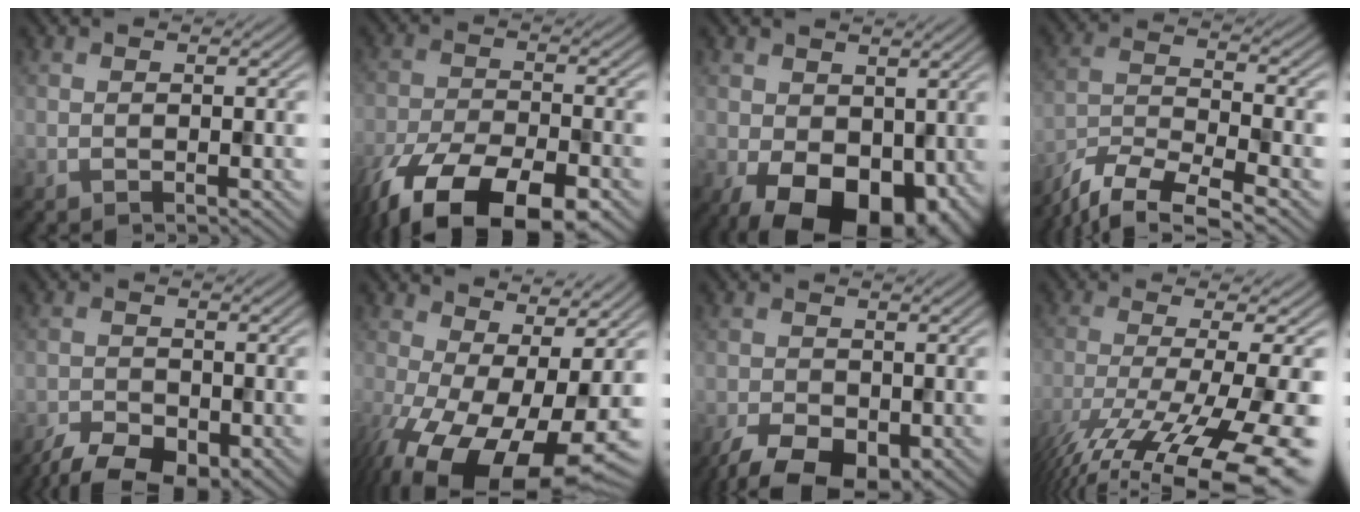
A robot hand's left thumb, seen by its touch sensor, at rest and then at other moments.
{"total": 15.2, "force": [-10.4, 6.1, 9.3], "torque": [-0.193, -0.050, -0.160]}
{"total": 11.8, "force": [-2.3, 7.8, 8.6], "torque": [-0.151, -0.030, -0.023]}
{"total": 9.7, "force": [-7.8, 2.3, 5.4], "torque": [-0.118, -0.012, -0.151]}
{"total": 7.6, "force": [-5.3, 3.4, 4.3], "torque": [-0.076, -0.022, -0.085]}
{"total": 16.6, "force": [-4.2, 8.3, 13.7], "torque": [-0.258, -0.046, -0.042]}
{"total": 7.3, "force": [-4.1, 3.9, 4.7], "torque": [-0.095, -0.021, -0.067]}
{"total": 17.1, "force": [-10.6, 3.7, 12.8], "torque": [-0.234, -0.036, -0.155]}